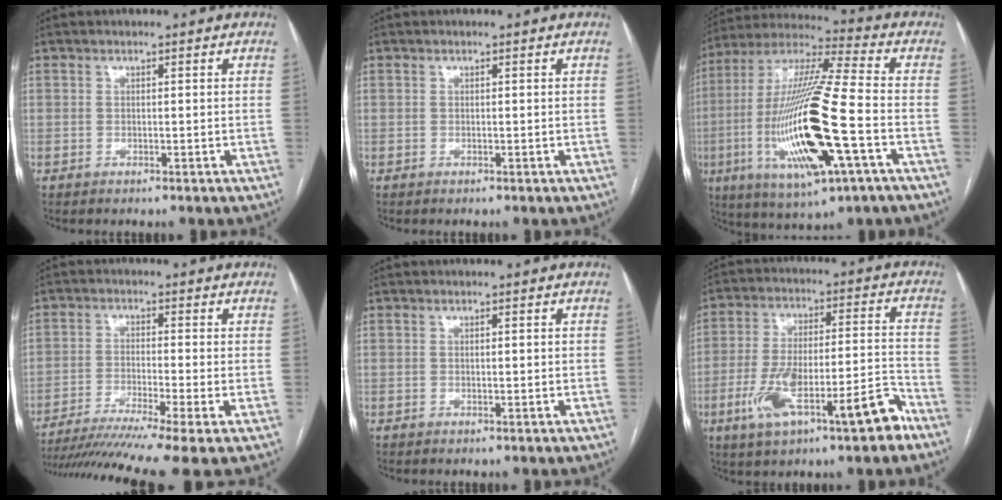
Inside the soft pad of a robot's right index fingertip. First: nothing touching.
{"total": 0.0}
{"total": 22.7, "force": [-5.6, 2.6, 21.9], "torque": [-0.467, -0.028, -0.100]}
{"total": 13.7, "force": [-10.4, -1.4, 8.8], "torque": [-0.146, -0.031, -0.169]}
{"total": 0.6, "force": [0.0, 0.1, 0.6], "torque": [-0.011, 0.000, 0.002]}
{"total": 15.1, "force": [-7.6, 3.7, 12.6], "torque": [-0.218, 0.024, -0.114]}